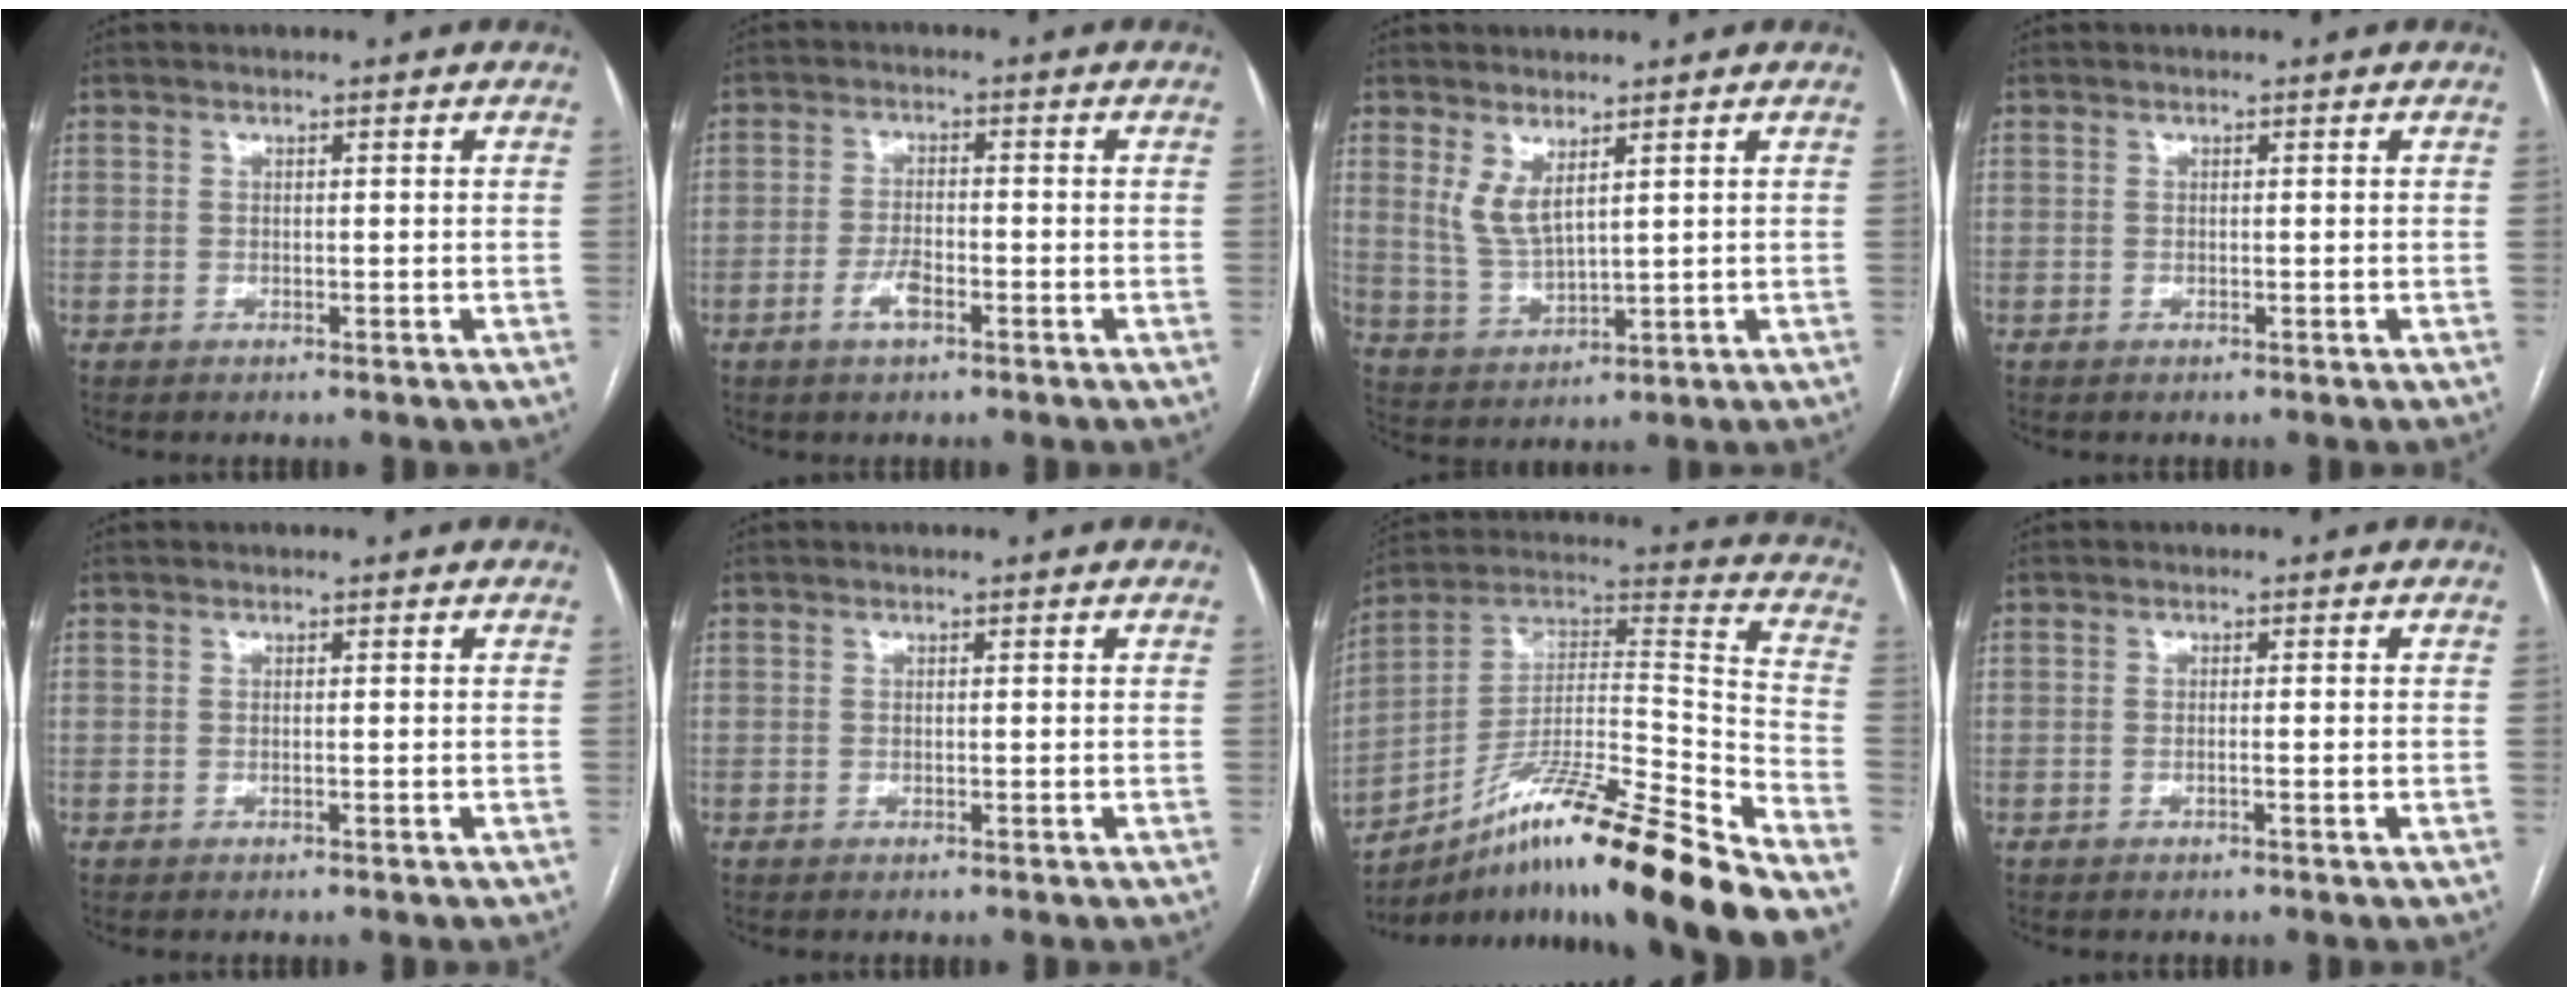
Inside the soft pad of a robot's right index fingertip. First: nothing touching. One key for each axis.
{"total": 3.5, "fx": -1.9, "fy": 1.0, "fz": 2.8, "tx": -0.057, "ty": 0.001, "tz": -0.036}
{"total": 4.8, "fx": 2.6, "fy": 1.5, "fz": 3.8, "tx": -0.086, "ty": -0.012, "tz": 0.063}
{"total": 0.0}
{"total": 0.0}
{"total": 0.0}
{"total": 23.9, "fx": -17.7, "fy": -0.2, "fz": 16.1, "tx": -0.243, "ty": 0.007, "tz": -0.302}
{"total": 1.0, "fx": -0.5, "fy": -0.2, "fz": 0.9, "tx": -0.019, "ty": -0.001, "tz": -0.005}